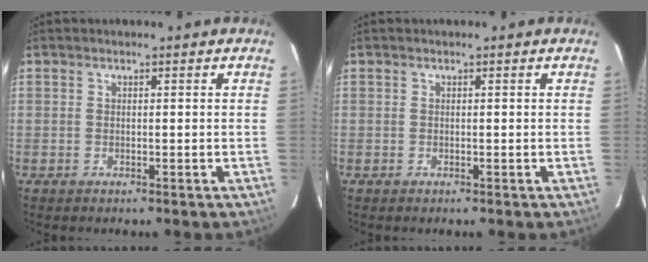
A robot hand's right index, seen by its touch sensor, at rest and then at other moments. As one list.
[{"total": 0.0}]